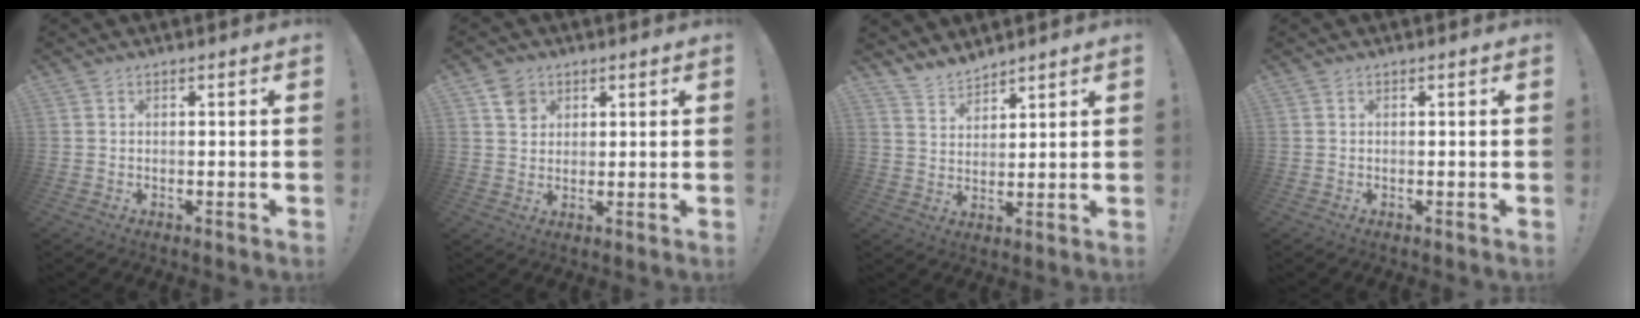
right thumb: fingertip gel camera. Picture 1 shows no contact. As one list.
[{"total": 4.7, "force": [2.4, 3.9, 1.1], "torque": [-0.001, -0.008, 0.043]}, {"total": 5.8, "force": [5.5, 1.7, 0.7], "torque": [-0.021, -0.041, 0.104]}, {"total": 0.0}]